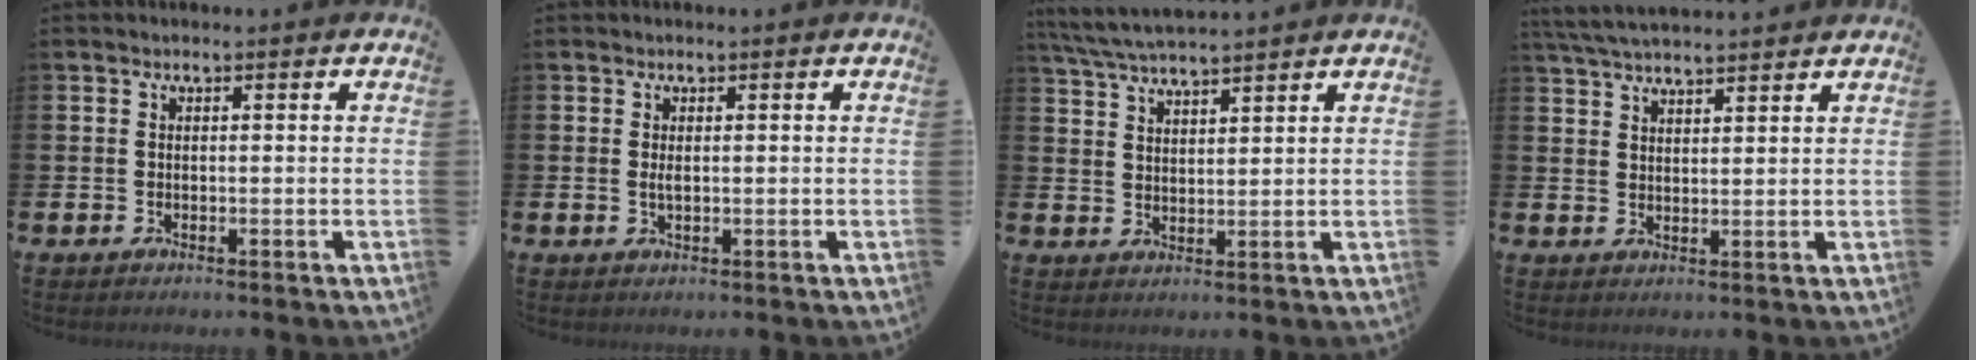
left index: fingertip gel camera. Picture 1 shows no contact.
{"total": 1.1, "force": [0.2, 0.3, 1.0], "torque": [-0.011, 0.000, 0.000]}
{"total": 5.2, "force": [5.0, 0.2, 1.4], "torque": [-0.041, -0.021, 0.089]}
{"total": 4.4, "force": [4.3, 0.4, 1.0], "torque": [-0.028, -0.017, 0.078]}